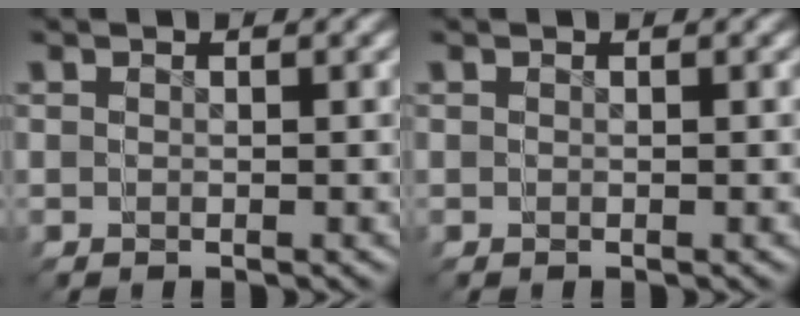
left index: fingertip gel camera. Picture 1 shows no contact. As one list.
[{"total": 0.0}]